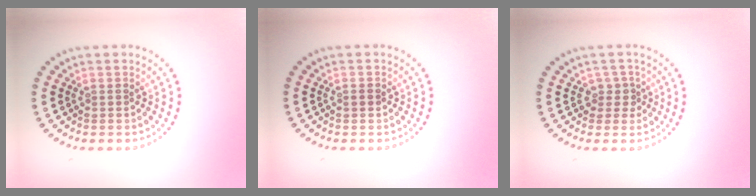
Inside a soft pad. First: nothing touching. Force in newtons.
{"total": 0.8, "press": 0.8, "slide": 0.1}
{"total": 1.7, "press": 1.3, "slide": 1.1}